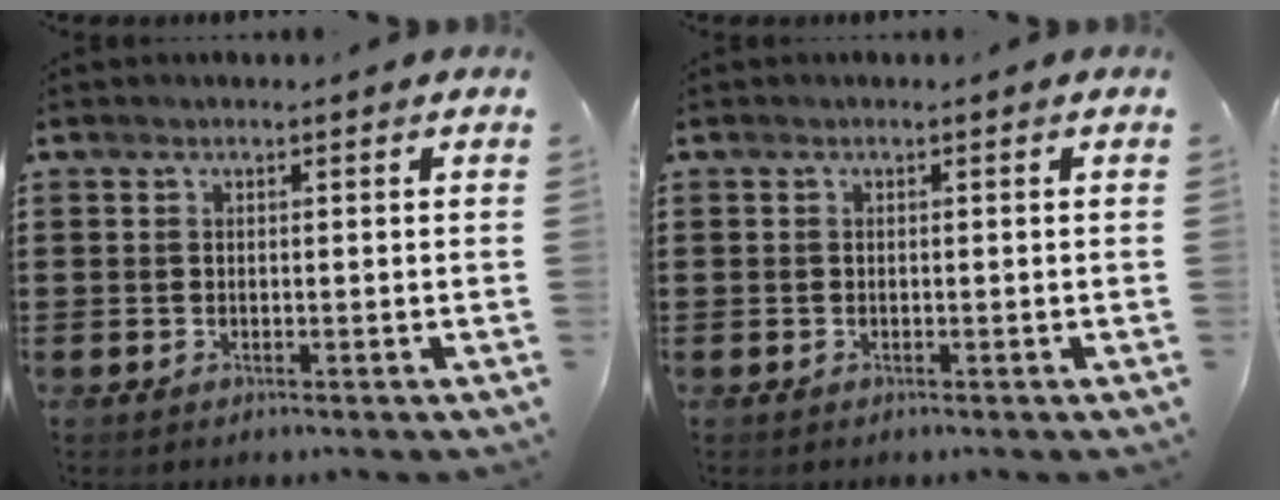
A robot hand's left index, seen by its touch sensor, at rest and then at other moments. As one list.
[{"total": 0.0}]